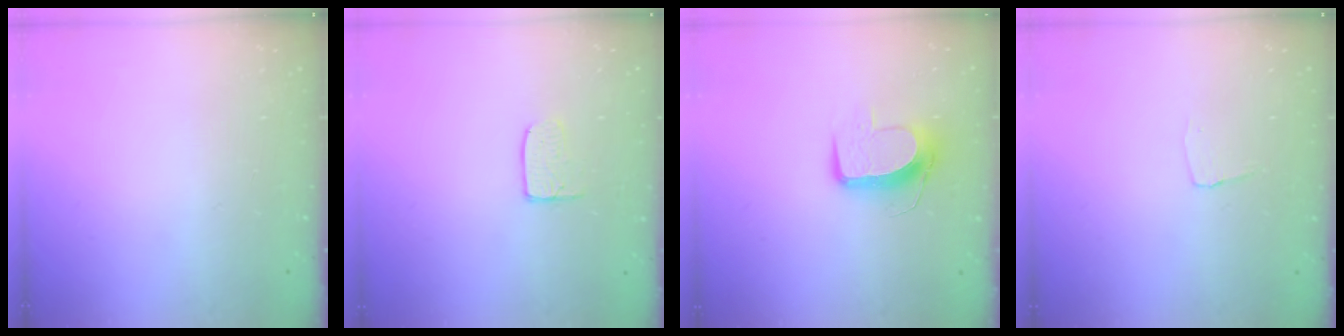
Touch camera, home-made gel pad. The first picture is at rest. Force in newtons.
{"total": 4.7, "press": 4.7, "slide": 0.4}
{"total": 10.2, "press": 10.1, "slide": 0.5}
{"total": 3.5, "press": 3.4, "slide": 0.2}